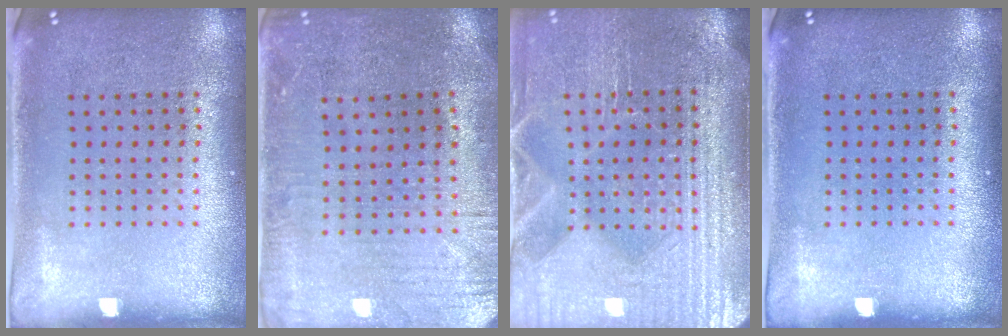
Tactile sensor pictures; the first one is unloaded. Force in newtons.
{"total": 0.7, "press": 0.5, "slide": 0.5}
{"total": 4.1, "press": 3.9, "slide": 1.3}
{"total": 0.0}